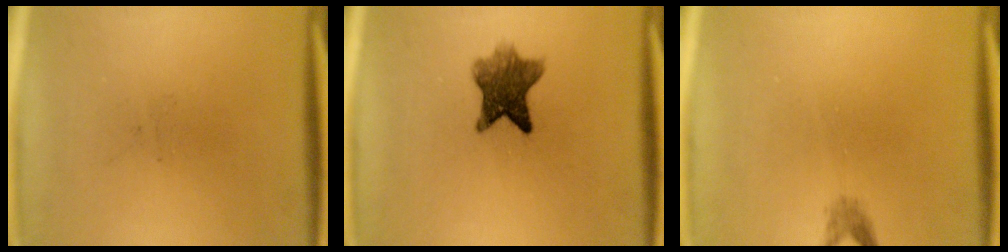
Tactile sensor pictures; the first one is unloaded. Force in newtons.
{"total": 7.2}
{"total": 1.2}